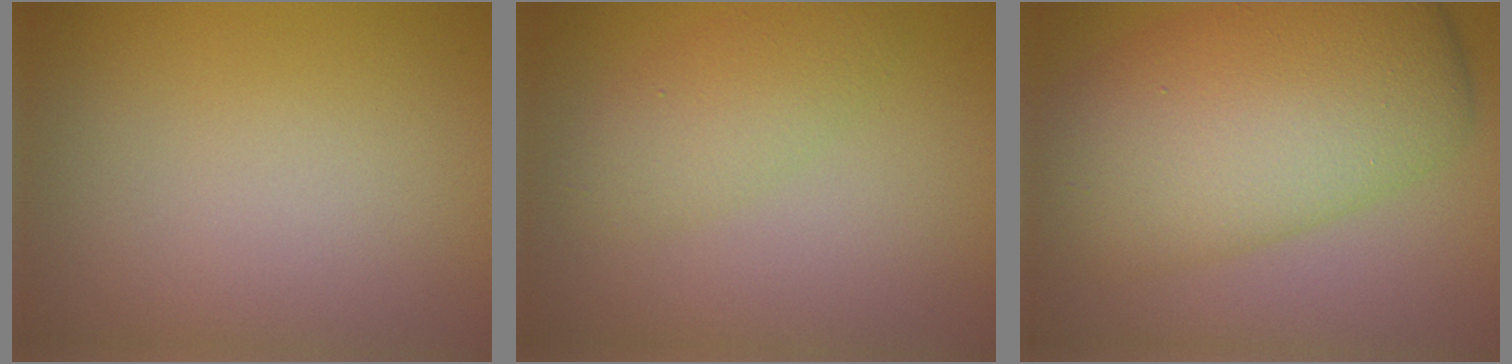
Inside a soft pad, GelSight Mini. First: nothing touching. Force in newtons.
{"total": 2.7, "press": 2.7, "slide": 0.1}
{"total": 11.2, "press": 11.2, "slide": 0.3}